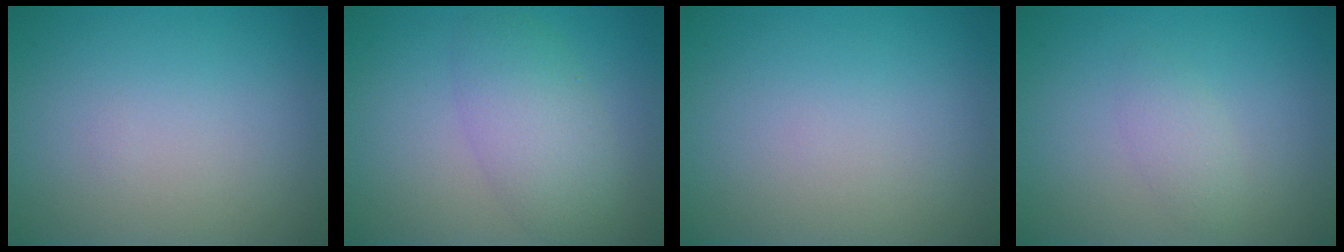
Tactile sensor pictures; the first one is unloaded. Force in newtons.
{"total": 4.4, "press": 4.4, "slide": 0.1}
{"total": 0.0}
{"total": 1.5, "press": 1.5, "slide": 0.1}